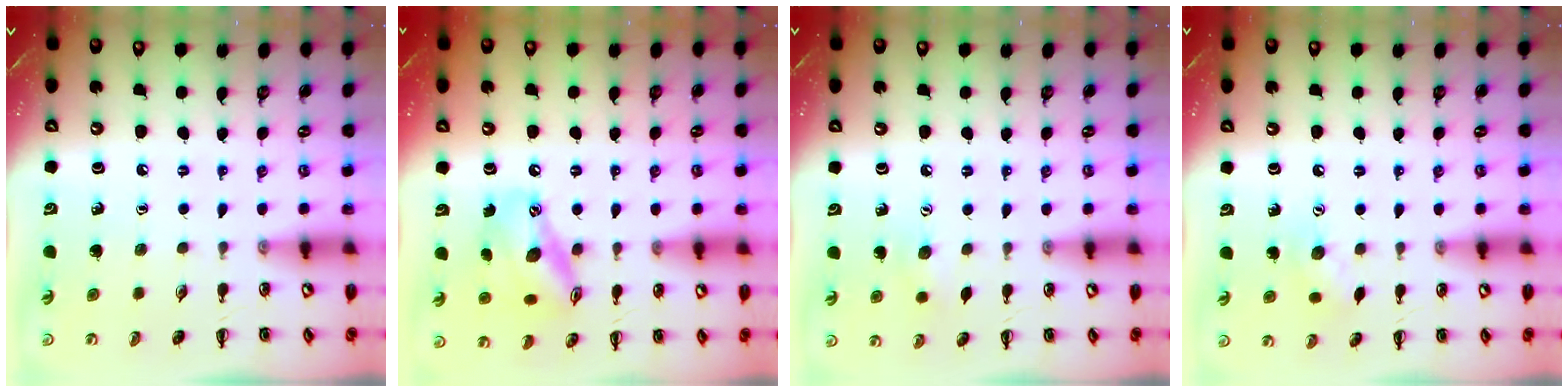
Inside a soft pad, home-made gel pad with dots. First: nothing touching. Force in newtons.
{"total": 14.4, "press": 14.1, "slide": 2.8}
{"total": 6.0, "press": 5.8, "slide": 1.5}
{"total": 6.5, "press": 6.5, "slide": 0.5}